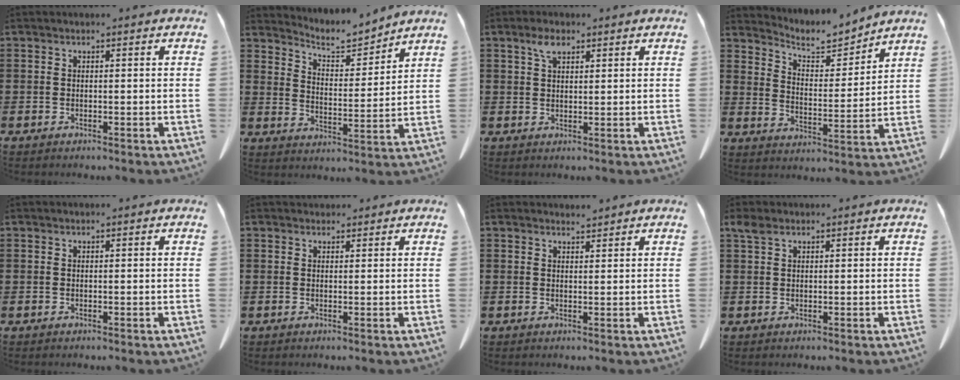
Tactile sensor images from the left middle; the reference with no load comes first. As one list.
[{"total": 5.6, "force": [5.4, 1.0, 1.2], "torque": [-0.049, -0.037, 0.091]}, {"total": 2.9, "force": [1.7, 1.3, 1.9], "torque": [-0.044, 0.006, 0.031]}, {"total": 5.8, "force": [5.5, 1.3, 1.1], "torque": [-0.041, -0.042, 0.093]}, {"total": 0.0}, {"total": 1.1, "force": [0.9, 0.6, 0.1], "torque": [0.004, -0.001, 0.017]}, {"total": 1.6, "force": [1.6, 0.2, 0.2], "torque": [-0.007, 0.002, 0.030]}, {"total": 2.0, "force": [1.2, 0.9, 1.3], "torque": [-0.032, 0.003, 0.022]}]